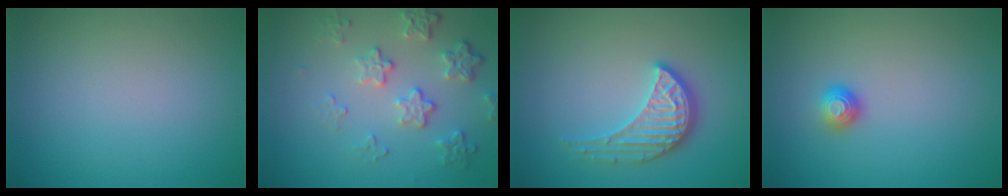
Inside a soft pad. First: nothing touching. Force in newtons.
{"total": 4.2, "press": 3.1, "slide": 2.8}
{"total": 3.8, "press": 3.2, "slide": 2.1}
{"total": 1.3, "press": 1.0, "slide": 0.8}